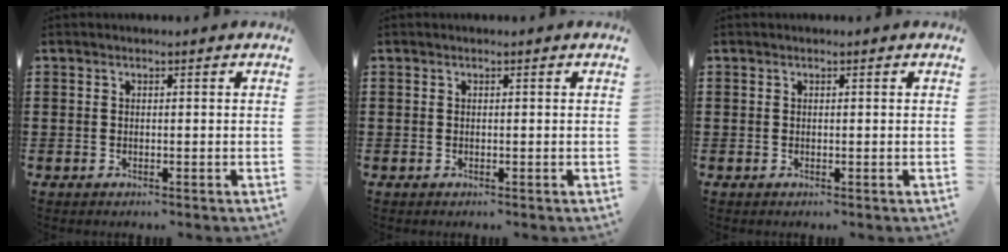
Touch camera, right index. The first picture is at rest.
{"total": 0.0}
{"total": 0.0}